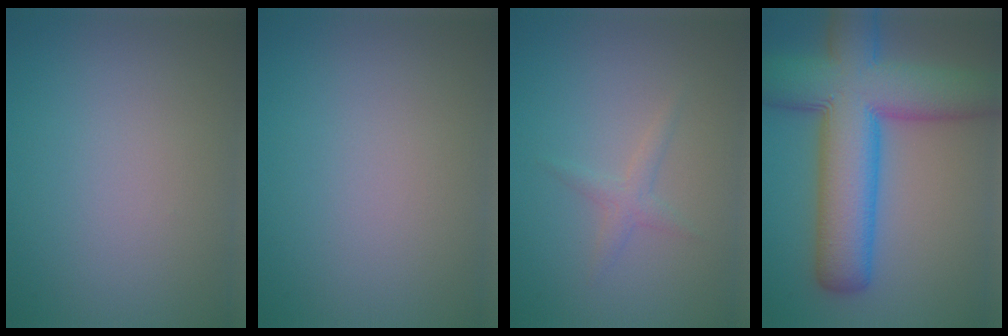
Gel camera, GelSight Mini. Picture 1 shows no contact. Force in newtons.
{"total": 0.0}
{"total": 1.3, "press": 1.3, "slide": 0.0}
{"total": 12.7, "press": 12.7, "slide": 0.5}